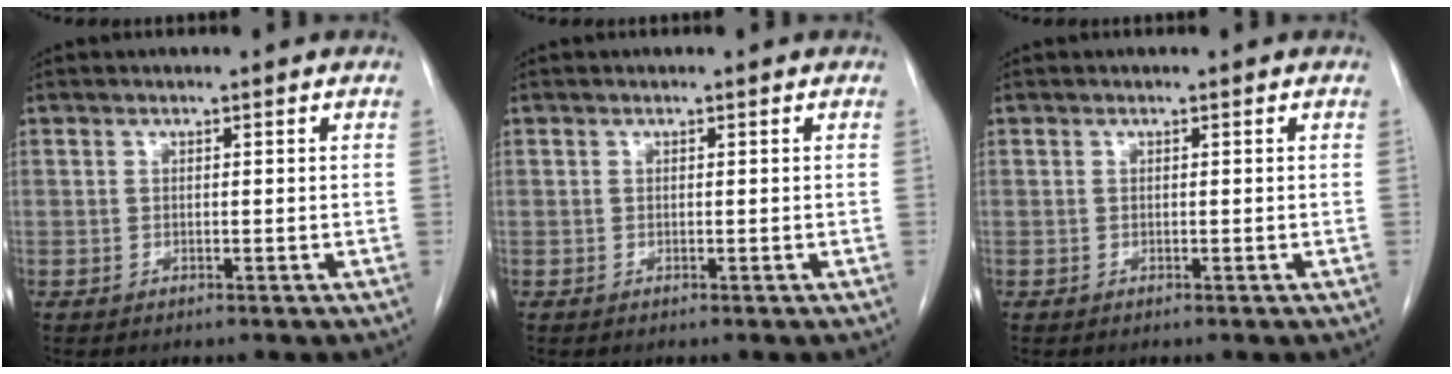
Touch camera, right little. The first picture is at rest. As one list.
[{"total": 0.0}, {"total": 0.0}]